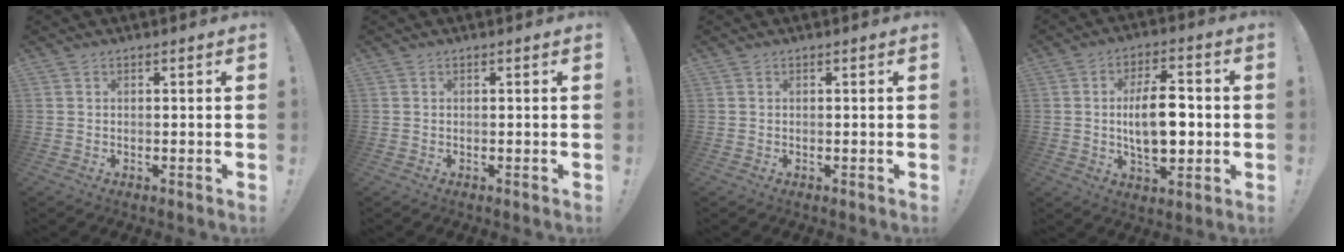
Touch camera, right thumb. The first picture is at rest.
{"total": 0.0}
{"total": 0.0}
{"total": 13.4, "force": [-0.4, 6.9, 11.4], "torque": [-0.189, 0.001, -0.011]}